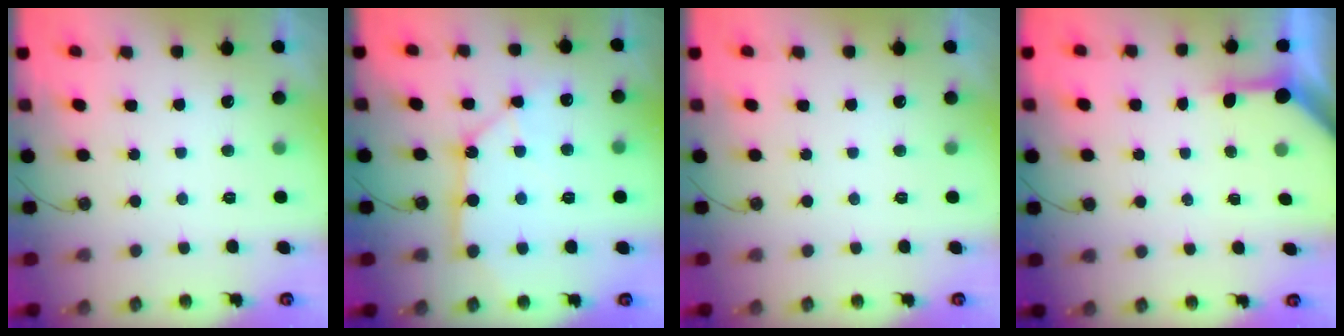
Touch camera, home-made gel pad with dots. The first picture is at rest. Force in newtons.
{"total": 11.0, "press": 10.9, "slide": 1.5}
{"total": 0.0}
{"total": 3.8, "press": 3.8, "slide": 0.4}